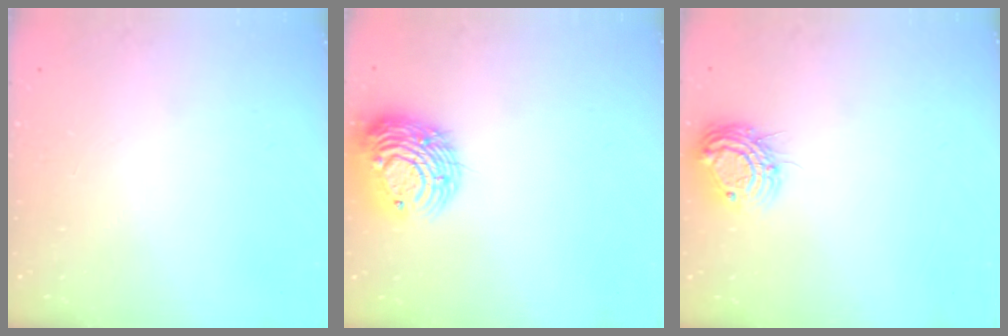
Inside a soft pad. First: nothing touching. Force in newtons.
{"total": 12.4, "press": 12.3, "slide": 1.3}
{"total": 11.0, "press": 11.0, "slide": 1.0}